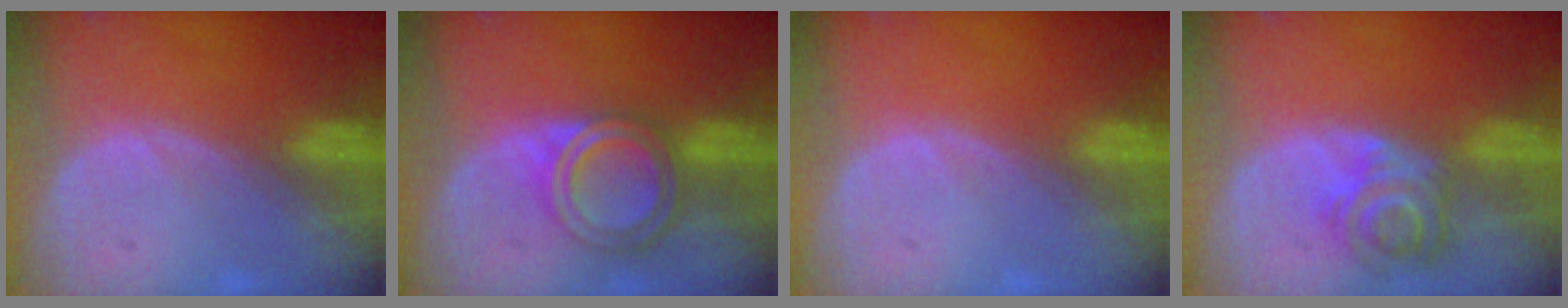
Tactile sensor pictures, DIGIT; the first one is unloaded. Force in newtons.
{"total": 6.6, "press": 5.8, "slide": 3.1}
{"total": 0.0}
{"total": 5.6, "press": 5.5, "slide": 1.0}